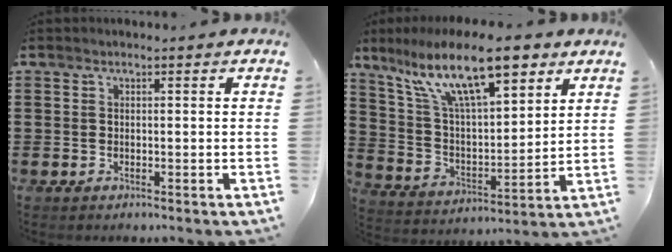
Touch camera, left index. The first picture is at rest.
{"total": 15.6, "force": [10.0, 4.5, 11.1], "torque": [-0.226, -0.023, 0.174]}